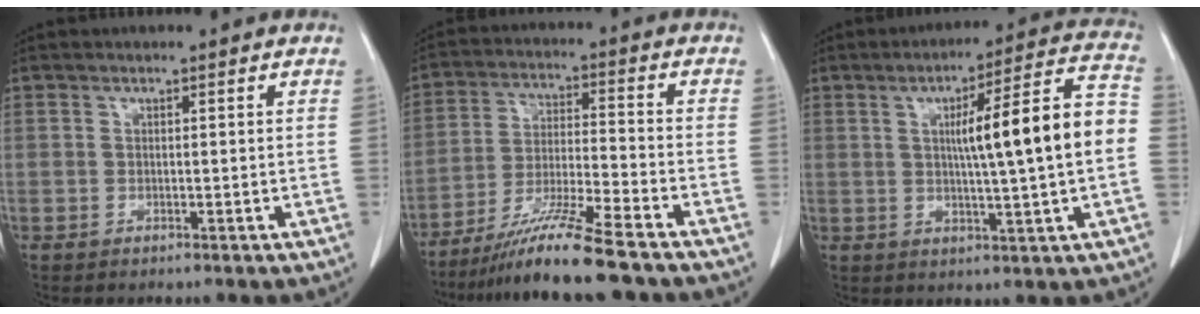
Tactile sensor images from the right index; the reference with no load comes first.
{"total": 12.5, "force": [-9.8, -0.9, 7.6], "torque": [-0.137, -0.028, -0.172]}
{"total": 14.5, "force": [0.5, 0.2, 14.4], "torque": [-0.210, 0.024, 0.006]}